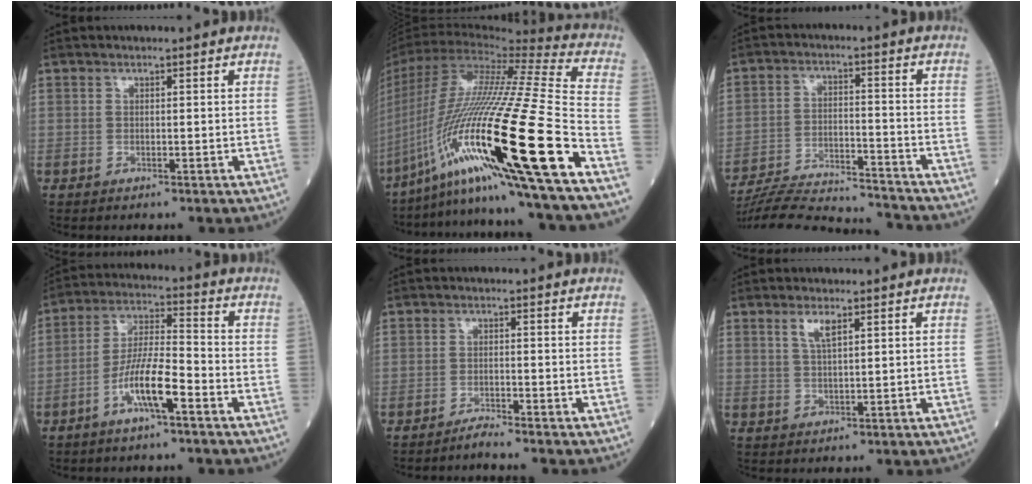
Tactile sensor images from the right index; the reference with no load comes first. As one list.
[{"total": 33.6, "force": [-14.9, 0.3, 30.2], "torque": [-0.561, -0.058, -0.272]}, {"total": 18.0, "force": [-17.4, 1.1, 4.6], "torque": [-0.098, -0.005, -0.267]}, {"total": 9.0, "force": [-4.3, 1.3, 7.8], "torque": [-0.156, 0.003, -0.082]}, {"total": 2.0, "force": [-1.9, -0.7, 0.3], "torque": [-0.008, -0.004, -0.037]}, {"total": 3.0, "force": [1.7, 0.5, 2.4], "torque": [-0.051, 0.000, 0.034]}]